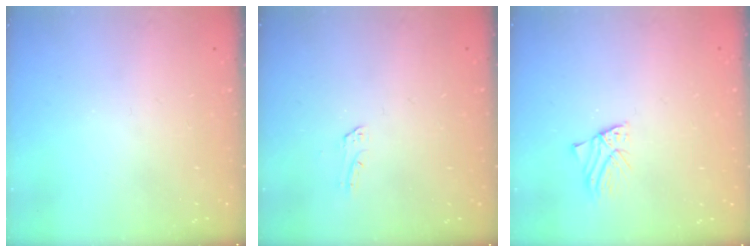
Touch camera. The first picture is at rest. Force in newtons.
{"total": 1.9, "press": 1.9, "slide": 0.1}
{"total": 1.6, "press": 1.6, "slide": 0.1}